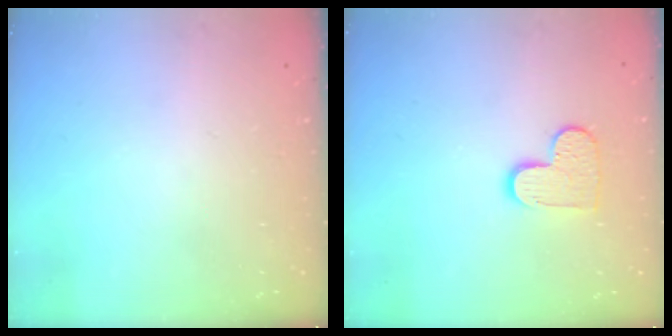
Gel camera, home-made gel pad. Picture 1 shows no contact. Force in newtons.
{"total": 8.9, "press": 8.9, "slide": 0.5}